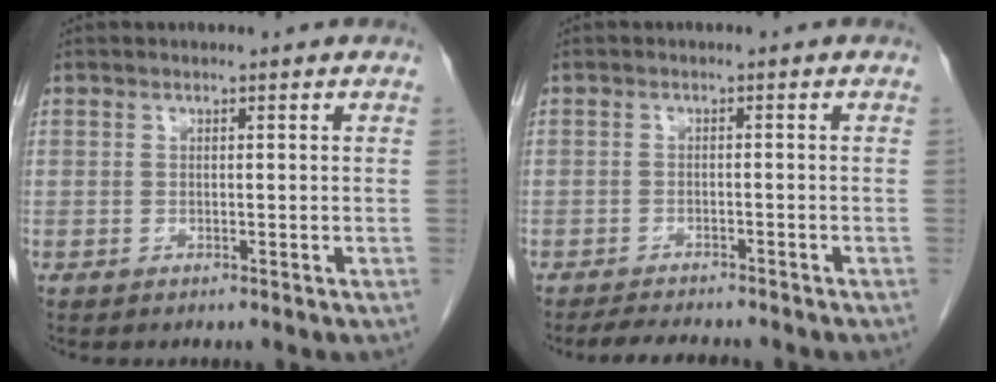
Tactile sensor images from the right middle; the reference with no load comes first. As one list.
[{"total": 5.5, "force": [-5.0, 1.0, 2.1], "torque": [-0.035, -0.013, -0.075]}]